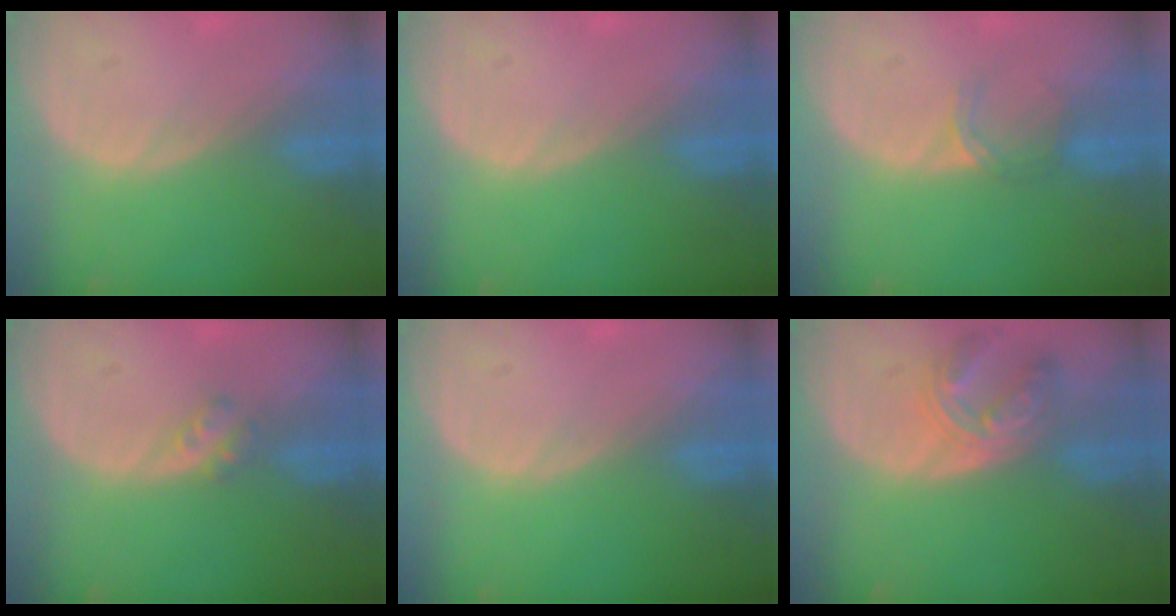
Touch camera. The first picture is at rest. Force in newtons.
{"total": 0.0}
{"total": 2.5, "press": 2.0, "slide": 1.4}
{"total": 2.5, "press": 2.1, "slide": 1.4}
{"total": 0.0}
{"total": 6.1, "press": 6.0, "slide": 0.7}